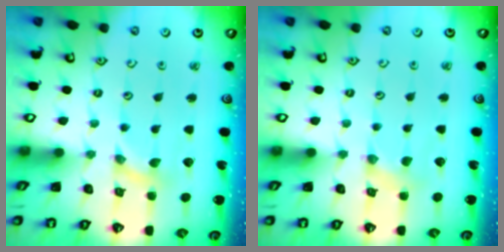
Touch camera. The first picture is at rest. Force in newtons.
{"total": 2.2, "press": 2.2, "slide": 0.4}